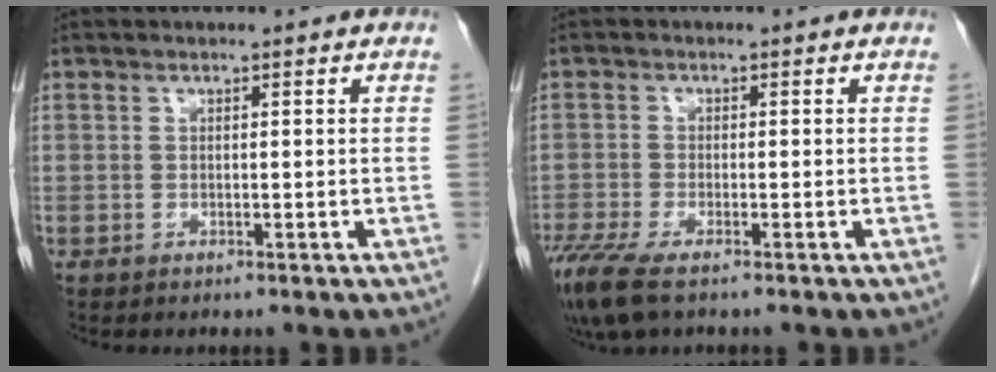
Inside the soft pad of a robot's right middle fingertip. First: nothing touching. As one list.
[{"total": 6.0, "force": [-4.3, 1.3, 4.0], "torque": [-0.082, -0.017, -0.077]}]